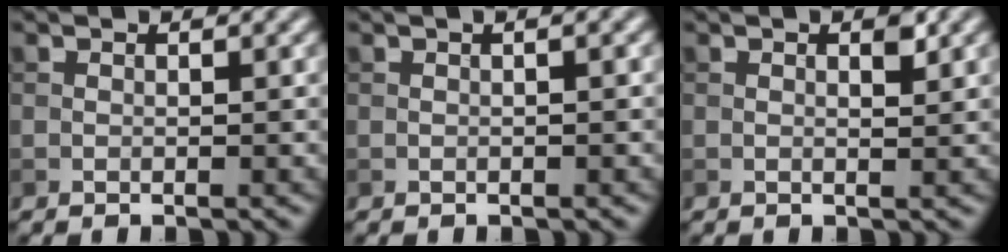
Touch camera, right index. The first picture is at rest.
{"total": 1.4, "force": [0.4, 0.3, 1.3], "torque": [-0.023, 0.003, 0.002]}
{"total": 1.3, "force": [0.5, 0.2, 1.1], "torque": [-0.018, -0.002, 0.008]}